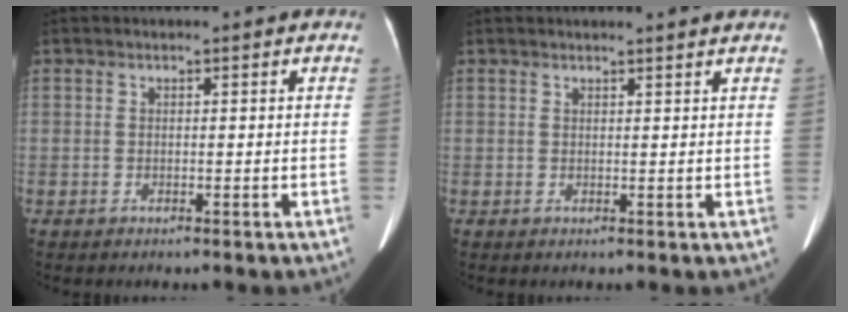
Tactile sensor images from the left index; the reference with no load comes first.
{"total": 3.1, "force": [3.0, -0.5, 0.8], "torque": [-0.011, 0.005, 0.034]}